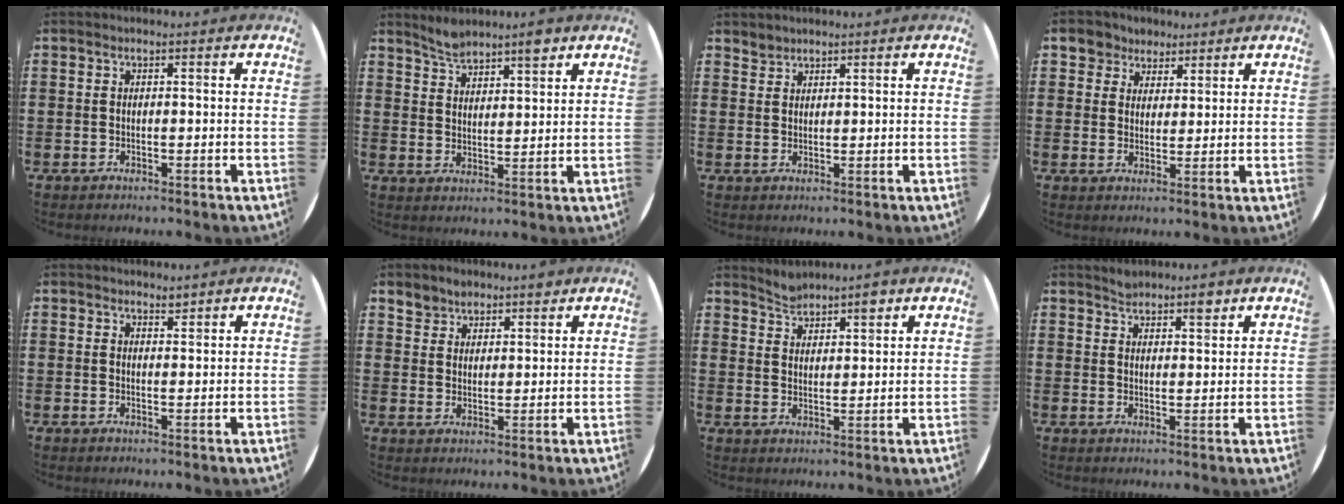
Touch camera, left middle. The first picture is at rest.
{"total": 5.5, "force": [4.9, 1.7, 2.0], "torque": [-0.039, -0.016, 0.087]}
{"total": 1.7, "force": [1.6, 0.5, -0.3], "torque": [0.003, 0.001, 0.032]}
{"total": 4.5, "force": [3.4, 2.9, -0.3], "torque": [-0.015, 0.006, 0.064]}
{"total": 1.5, "force": [1.5, 0.2, 0.1], "torque": [-0.002, 0.000, 0.028]}
{"total": 4.0, "force": [3.6, 1.9, 0.2], "torque": [-0.014, 0.000, 0.068]}
{"total": 4.2, "force": [3.9, 1.3, 0.8], "torque": [-0.023, -0.011, 0.072]}
{"total": 3.3, "force": [3.0, 1.0, 0.8], "torque": [-0.009, -0.007, 0.054]}